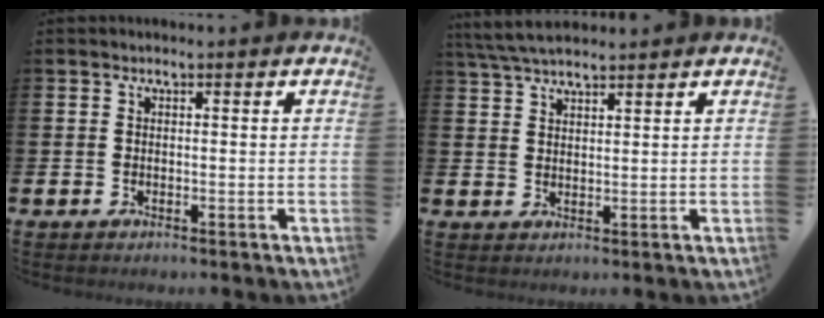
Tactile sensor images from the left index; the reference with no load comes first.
{"total": 5.0, "force": [4.5, 1.0, 1.8], "torque": [-0.038, -0.015, 0.082]}